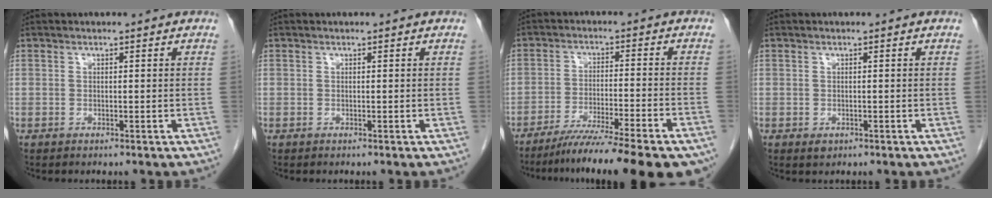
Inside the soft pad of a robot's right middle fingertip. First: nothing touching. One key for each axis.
{"total": 0.0}
{"total": 16.9, "fx": -13.5, "fy": -0.1, "fz": 10.2, "tx": -0.120, "ty": -0.033, "tz": -0.205}
{"total": 0.8, "fx": -0.3, "fy": 0.6, "fz": 0.4, "tx": -0.008, "ty": 0.000, "tz": 0.000}